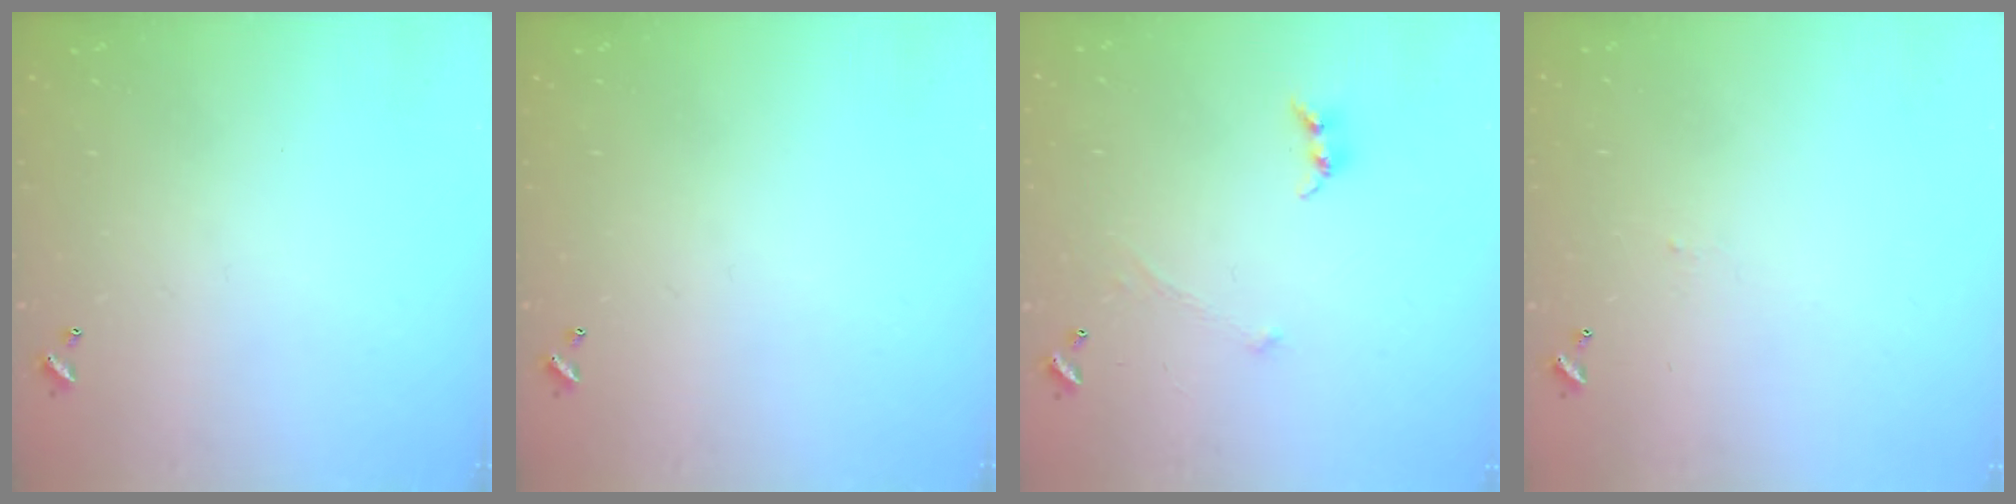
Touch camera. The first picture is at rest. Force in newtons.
{"total": 0.0}
{"total": 0.6, "press": 0.6, "slide": 0.3}
{"total": 2.1, "press": 2.1, "slide": 0.2}